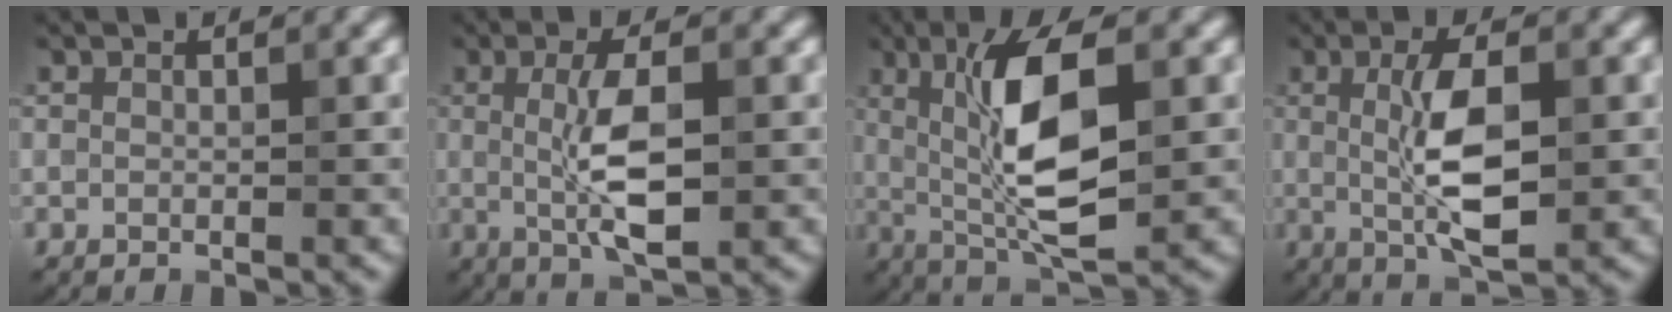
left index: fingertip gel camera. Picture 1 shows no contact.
{"total": 5.4, "force": [0.1, 1.5, 5.1], "torque": [-0.103, -0.001, 0.002]}
{"total": 9.1, "force": [1.1, 2.9, 8.6], "torque": [-0.151, -0.005, 0.021]}
{"total": 6.2, "force": [0.2, 1.9, 5.9], "torque": [-0.114, 0.000, 0.004]}